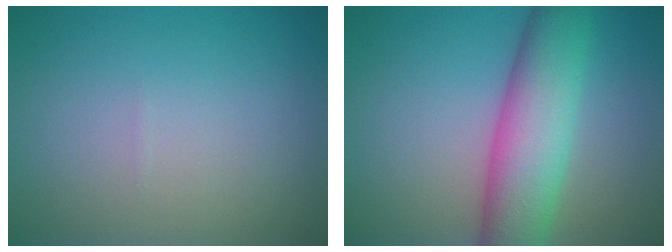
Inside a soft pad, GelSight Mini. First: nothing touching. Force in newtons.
{"total": 7.9, "press": 7.9, "slide": 0.2}